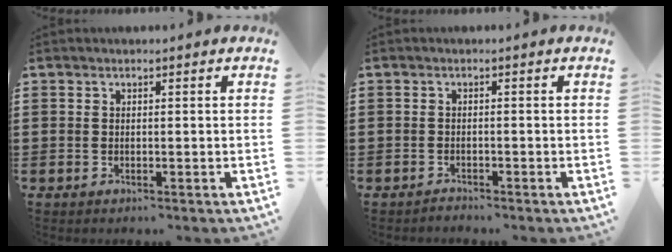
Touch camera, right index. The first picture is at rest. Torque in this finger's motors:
{"motor_torque": [0.16, 1.37, -0.72, -0.21]}